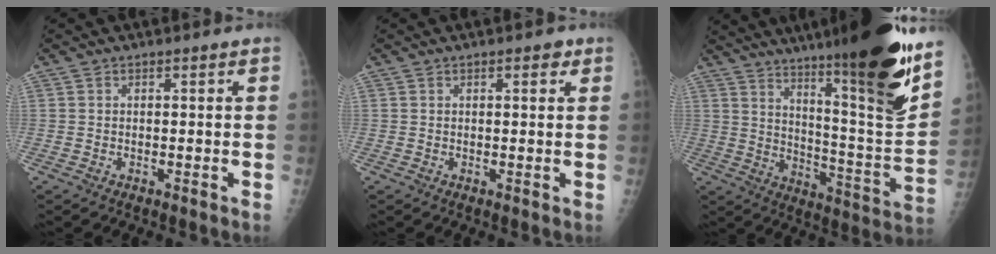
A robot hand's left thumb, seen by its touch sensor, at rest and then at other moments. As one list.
[{"total": 1.9, "force": [0.8, 0.9, 1.4], "torque": [-0.012, 0.000, 0.008]}, {"total": 26.4, "force": [17.5, 2.9, 19.6], "torque": [-0.275, -0.091, 0.266]}]